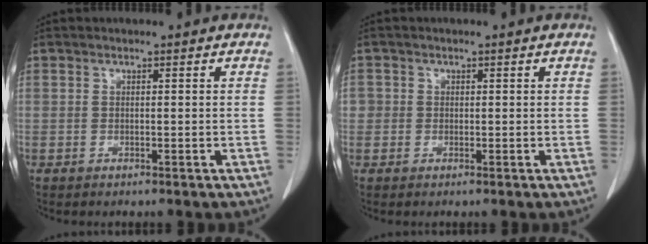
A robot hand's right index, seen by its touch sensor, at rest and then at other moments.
{"total": 1.2, "force": [0.0, 1.2, 0.3], "torque": [-0.003, 0.011, 0.001]}